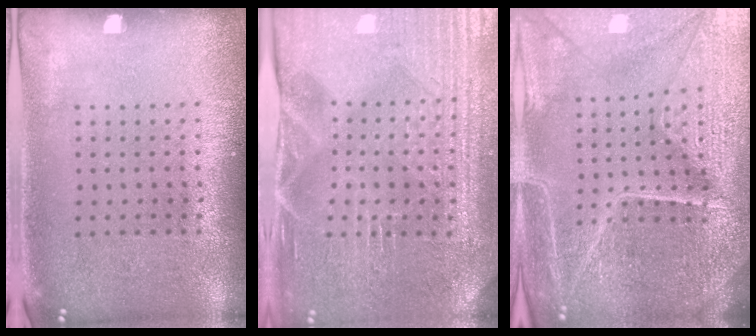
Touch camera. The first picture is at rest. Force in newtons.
{"total": 4.3, "press": 4.2, "slide": 1.0}
{"total": 5.9, "press": 5.4, "slide": 2.4}